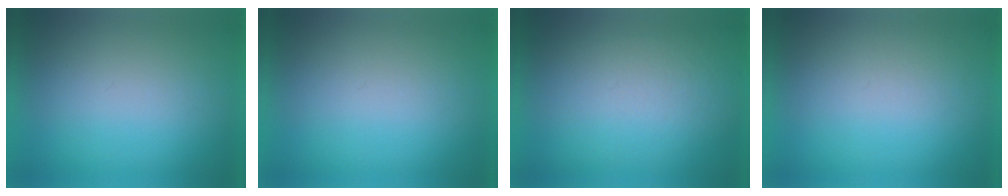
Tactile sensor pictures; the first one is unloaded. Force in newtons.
{"total": 0.0}
{"total": 3.8}
{"total": 1.2}